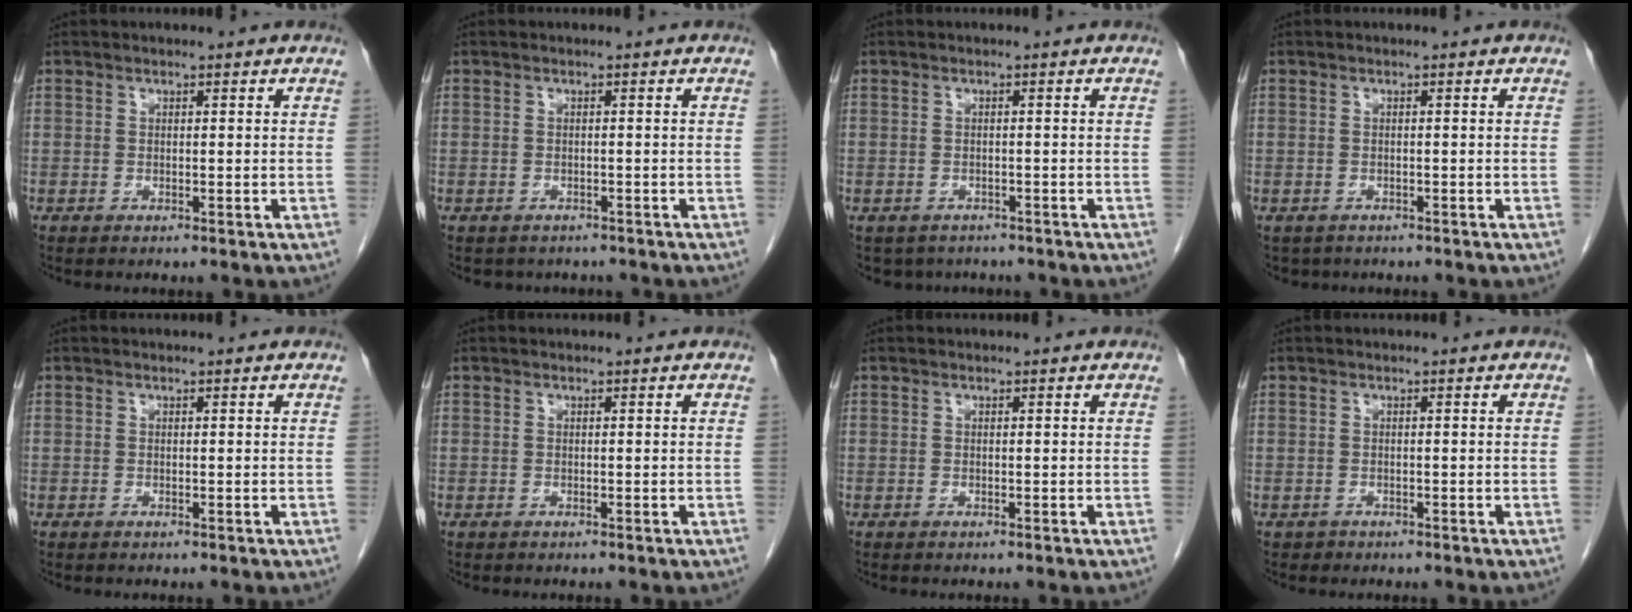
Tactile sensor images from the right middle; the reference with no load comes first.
{"total": 3.6, "force": [-3.1, 1.8, 0.5], "torque": [-0.010, 0.004, -0.037]}
{"total": 4.4, "force": [-3.7, 2.3, 0.5], "torque": [-0.003, 0.006, -0.045]}
{"total": 3.6, "force": [-2.8, 2.3, 0.7], "torque": [-0.008, 0.001, -0.037]}
{"total": 0.0}
{"total": 0.0}
{"total": 0.0}
{"total": 0.6, "force": [-0.4, 0.4, -0.1], "torque": [-0.008, 0.002, -0.008]}